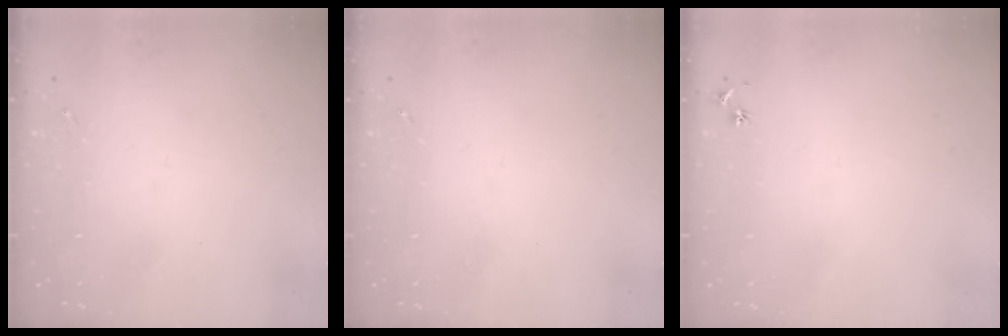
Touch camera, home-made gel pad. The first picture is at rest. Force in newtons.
{"total": 0.0}
{"total": 2.5, "press": 2.5, "slide": 0.3}